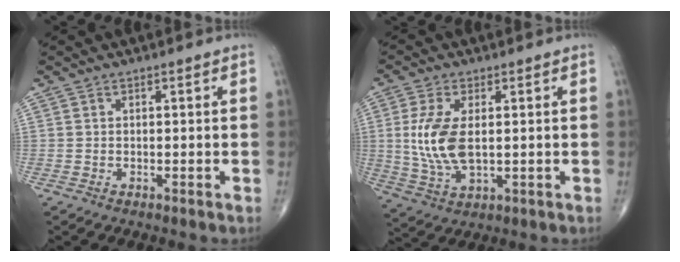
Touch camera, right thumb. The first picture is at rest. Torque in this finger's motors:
{"motor_torque": [-0.04, 0.47, 0.78, 0.11, 0.28]}